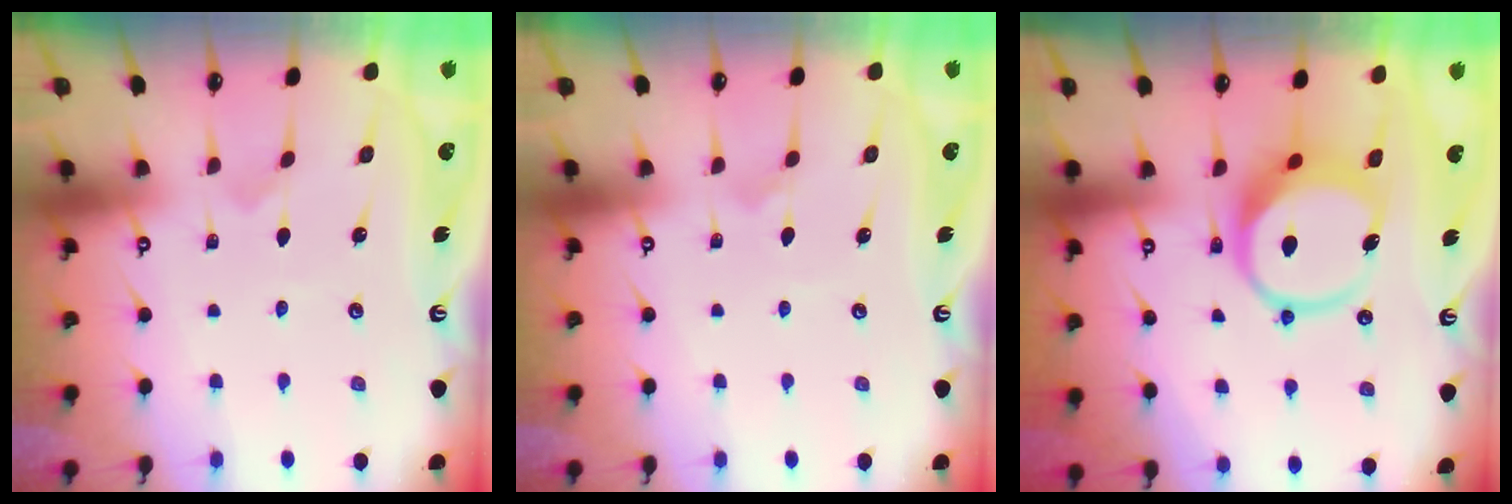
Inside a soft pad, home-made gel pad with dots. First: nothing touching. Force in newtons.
{"total": 0.6, "press": 0.6, "slide": 0.0}
{"total": 10.3, "press": 10.2, "slide": 1.4}